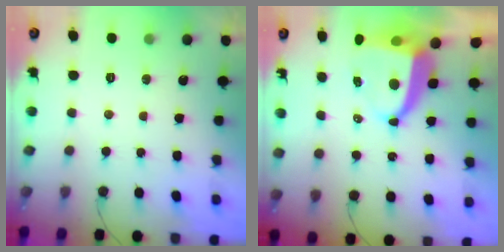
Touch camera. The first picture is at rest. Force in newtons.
{"total": 8.8, "press": 8.8, "slide": 1.0}